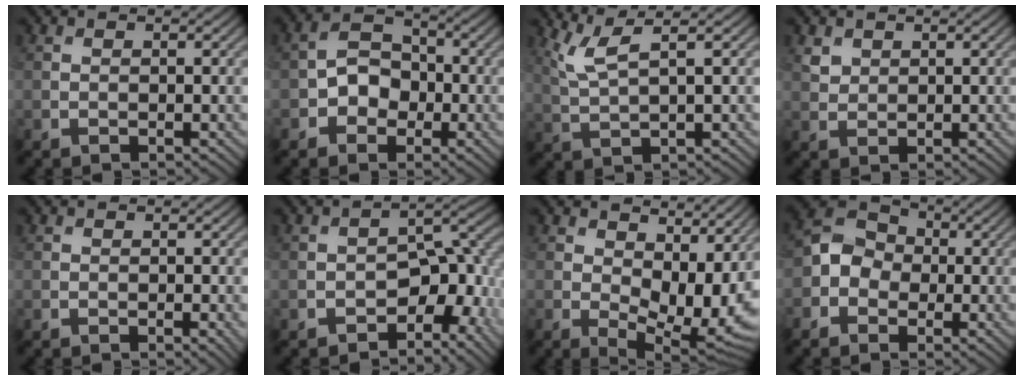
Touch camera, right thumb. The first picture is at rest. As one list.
[{"total": 4.6, "force": [-1.5, 3.7, 2.3], "torque": [-0.036, 0.009, -0.034]}, {"total": 4.9, "force": [2.5, 1.0, 4.0], "torque": [-0.095, 0.009, 0.061]}, {"total": 1.8, "force": [1.1, 1.4, 0.5], "torque": [-0.016, -0.001, 0.023]}, {"total": 0.9, "force": [-0.3, 0.3, 0.8], "torque": [-0.012, -0.003, -0.003]}, {"total": 7.3, "force": [-3.9, 3.7, 4.9], "torque": [-0.051, 0.003, -0.069]}, {"total": 10.7, "force": [2.3, 6.3, 8.3], "torque": [-0.136, -0.026, 0.048]}, {"total": 5.1, "force": [-1.1, 4.5, 2.3], "torque": [-0.051, 0.010, -0.035]}]